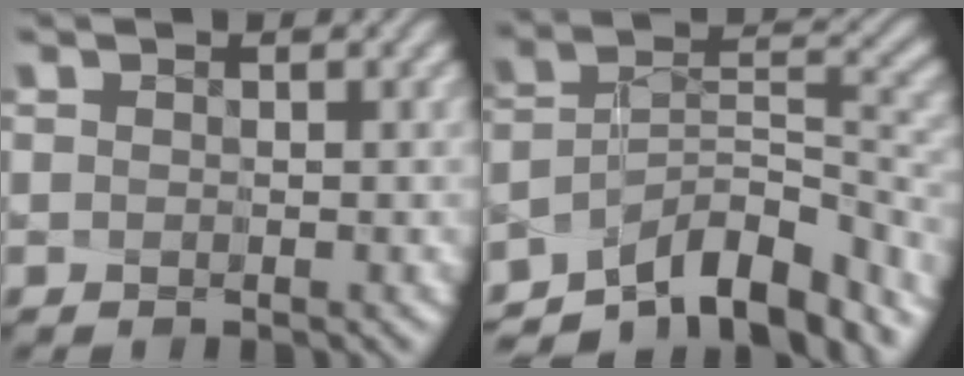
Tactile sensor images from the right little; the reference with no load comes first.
{"total": 10.7, "force": [-9.2, 2.4, 4.9], "torque": [-0.058, -0.006, -0.154]}